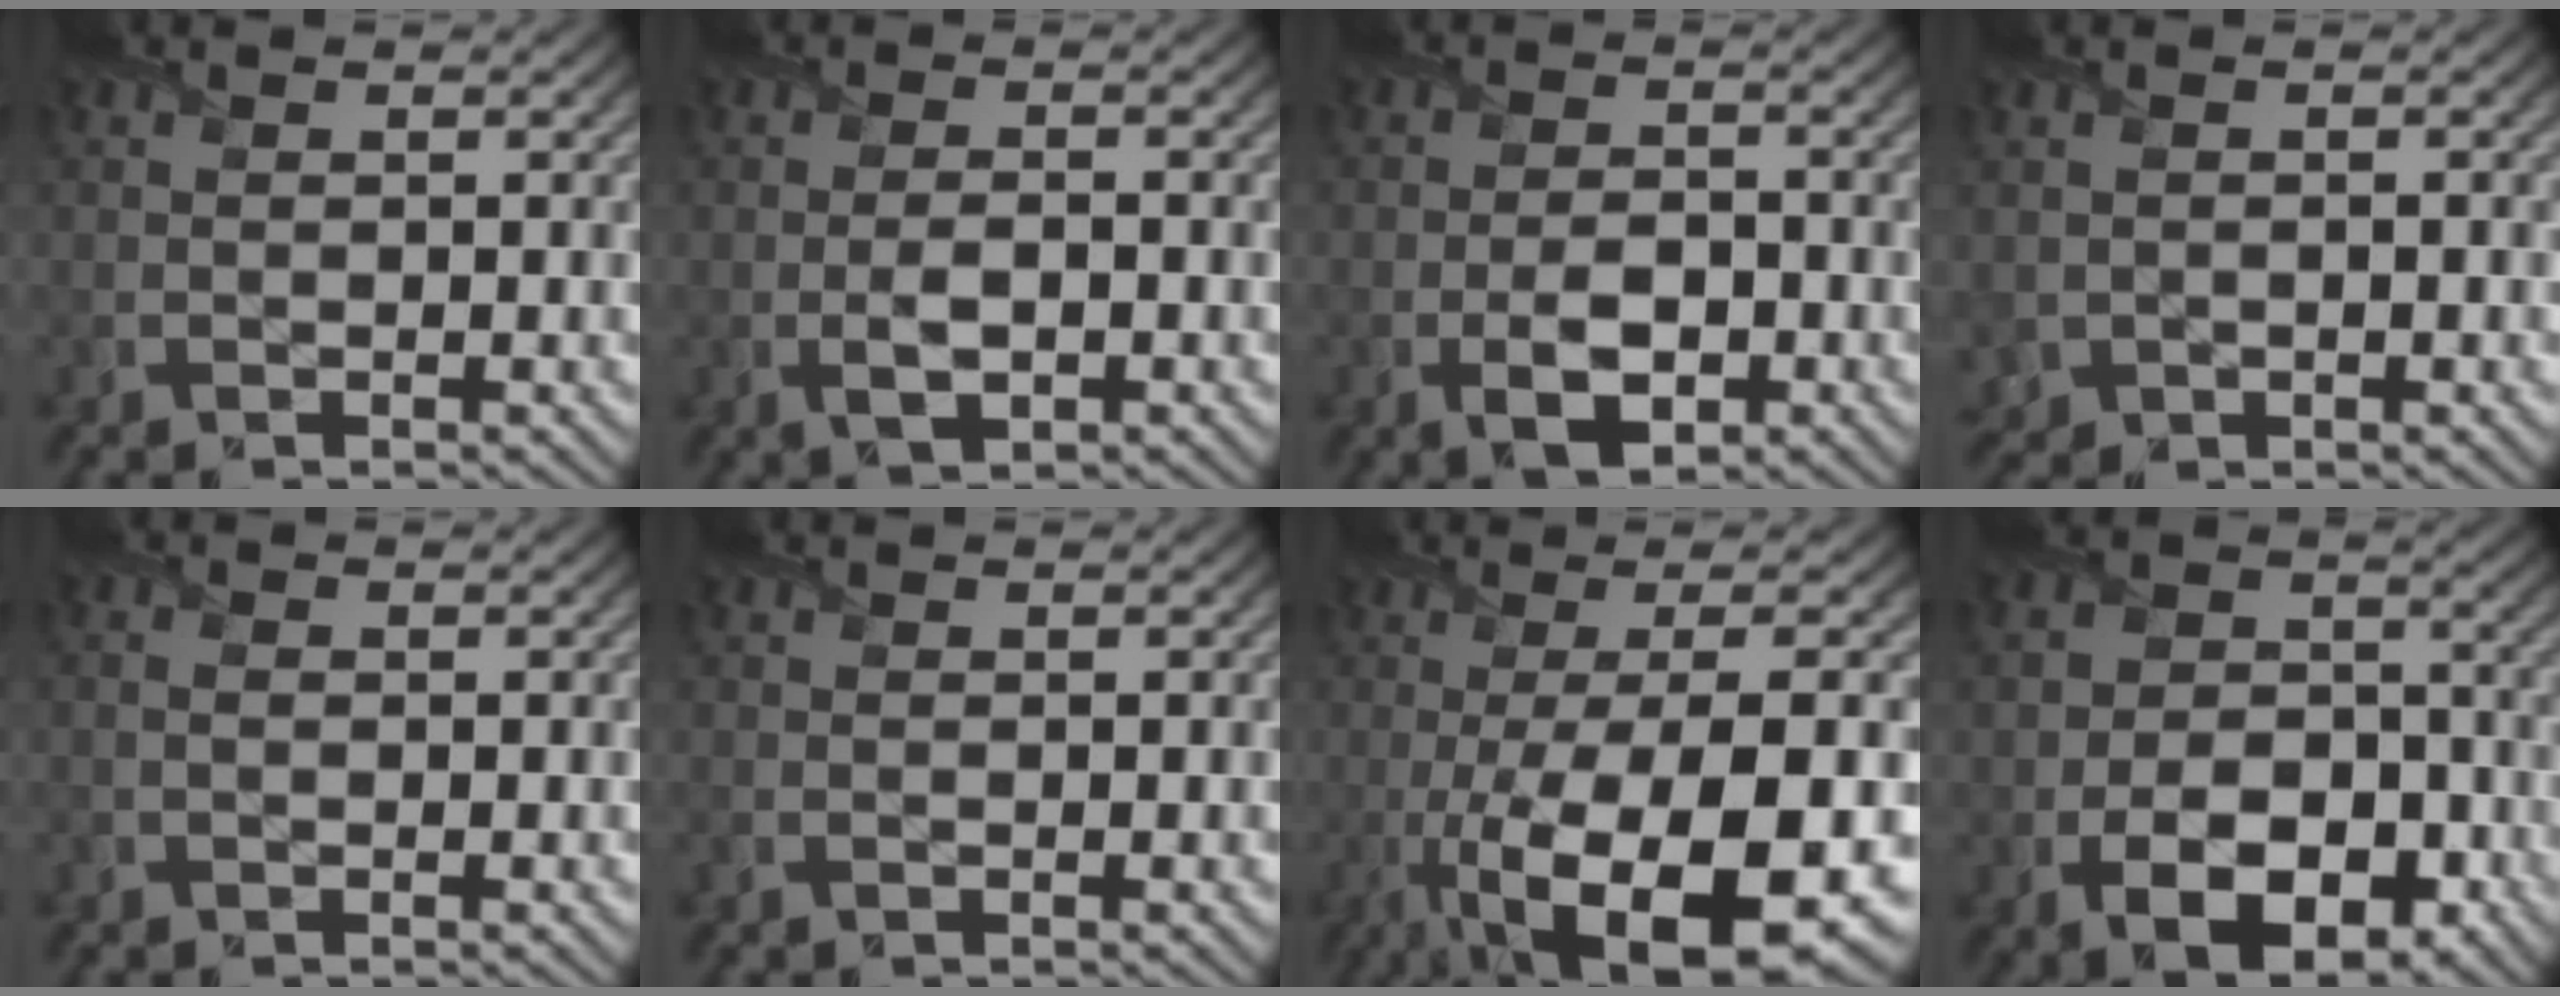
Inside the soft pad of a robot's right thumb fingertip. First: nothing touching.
{"total": 3.3, "force": [-1.0, 1.5, 2.8], "torque": [-0.061, -0.009, -0.019]}
{"total": 5.1, "force": [-2.1, 2.7, 3.7], "torque": [-0.073, -0.008, -0.037]}
{"total": 1.6, "force": [-0.4, 1.4, 0.7], "torque": [-0.020, -0.006, -0.007]}
{"total": 0.9, "force": [-0.3, 0.6, 0.6], "torque": [-0.017, -0.001, -0.006]}
{"total": 0.5, "force": [-0.2, 0.4, 0.4], "torque": [-0.012, -0.002, -0.005]}
{"total": 16.5, "force": [-5.2, 4.6, 15.0], "torque": [-0.230, -0.007, -0.081]}
{"total": 10.2, "force": [-4.3, 6.5, 6.6], "torque": [-0.128, -0.021, -0.067]}